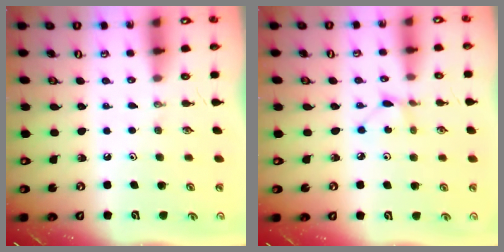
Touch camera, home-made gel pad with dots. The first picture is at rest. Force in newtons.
{"total": 2.2, "press": 2.1, "slide": 0.3}